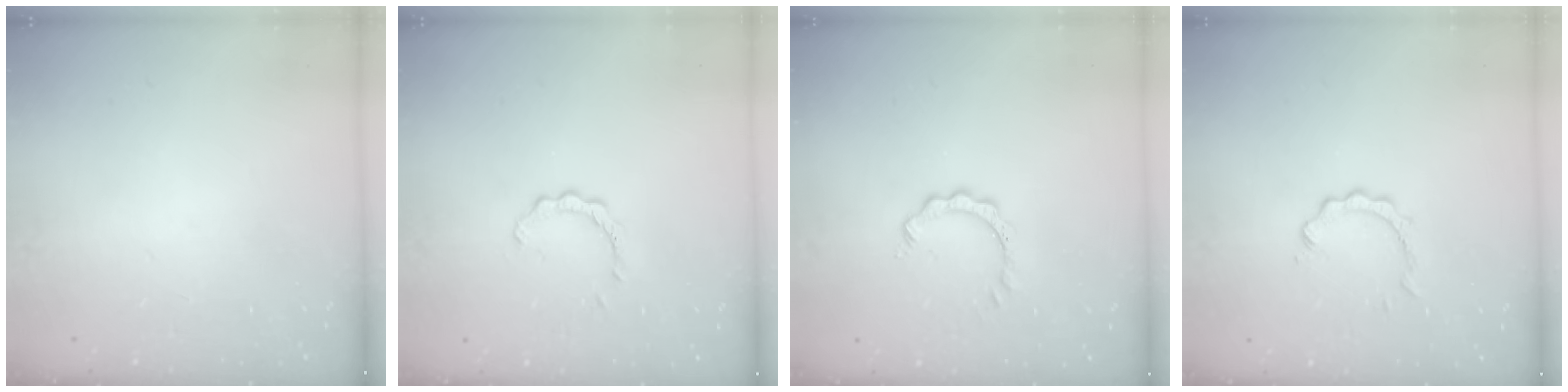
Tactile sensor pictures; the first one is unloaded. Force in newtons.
{"total": 2.2, "press": 2.2, "slide": 0.1}
{"total": 3.9, "press": 3.9, "slide": 0.1}
{"total": 3.6, "press": 3.6, "slide": 0.4}